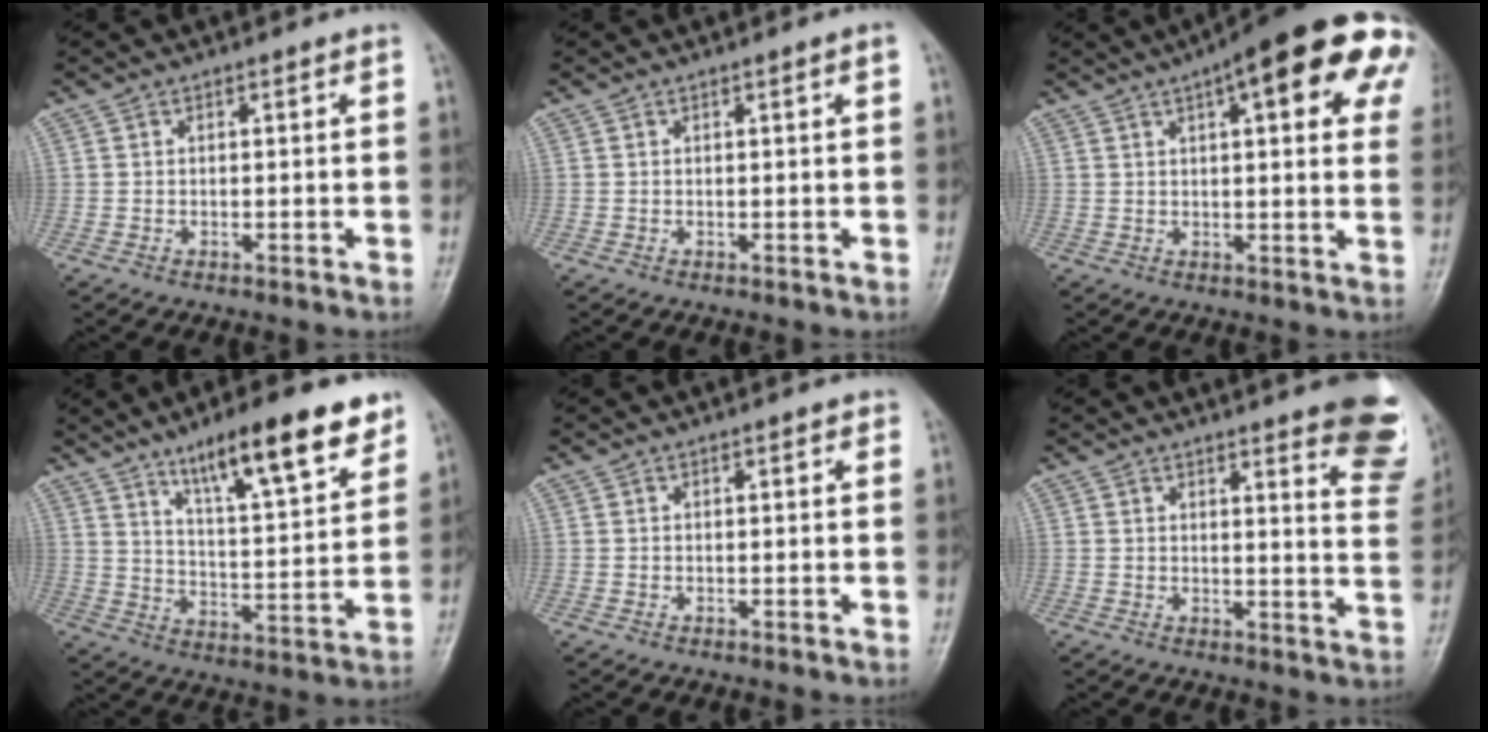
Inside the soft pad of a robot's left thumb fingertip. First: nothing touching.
{"total": 0.8, "force": [0.3, -0.1, 0.8], "torque": [-0.014, 0.001, 0.003]}
{"total": 22.8, "force": [9.6, 6.9, 19.5], "torque": [-0.227, 0.019, 0.116]}
{"total": 16.9, "force": [11.1, 4.1, 12.2], "torque": [-0.159, -0.053, 0.178]}
{"total": 0.7, "force": [0.4, 0.3, 0.5], "torque": [-0.007, 0.000, 0.002]}
{"total": 14.6, "force": [10.0, 3.4, 10.1], "torque": [-0.086, -0.057, 0.101]}